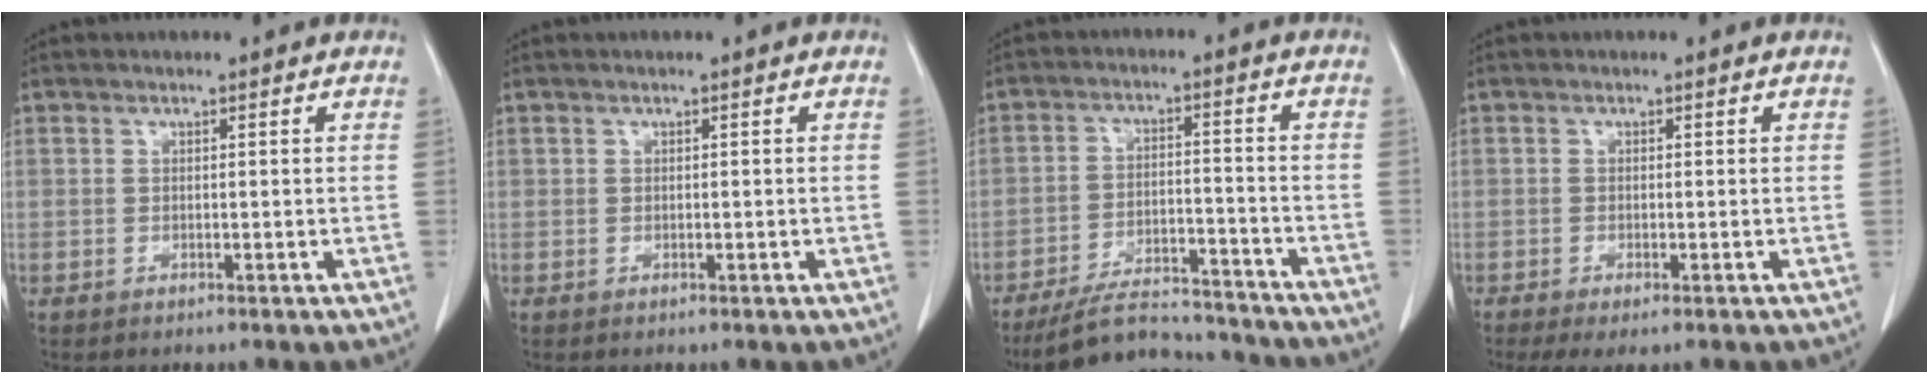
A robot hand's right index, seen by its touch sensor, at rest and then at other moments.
{"total": 0.0}
{"total": 11.1, "force": [-10.5, 2.7, 2.4], "torque": [-0.031, 0.013, -0.167]}
{"total": 3.7, "force": [-2.4, 0.9, 2.6], "torque": [-0.043, -0.010, -0.037]}